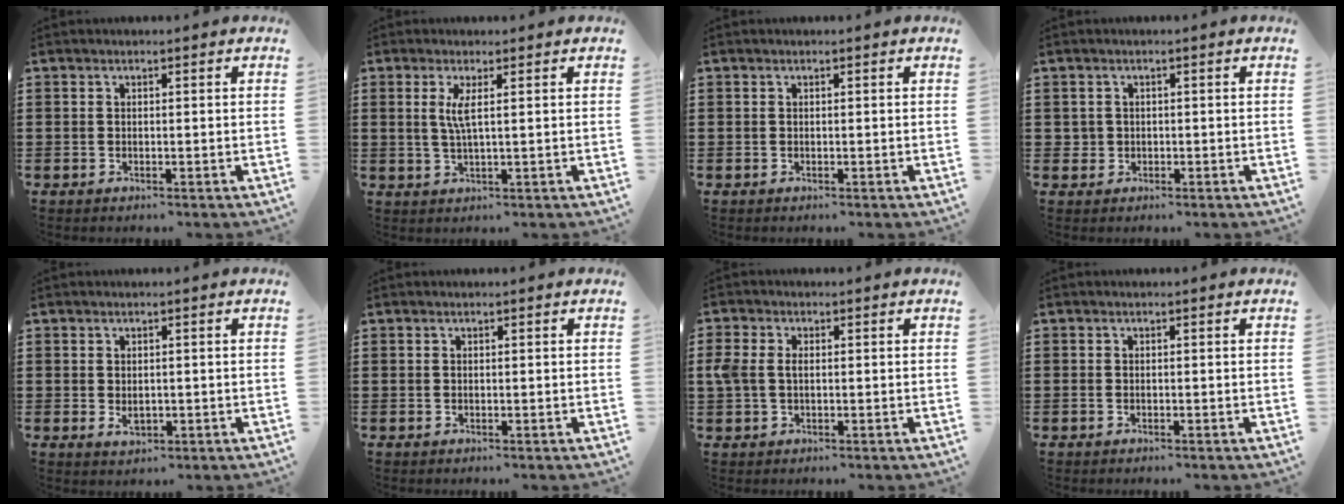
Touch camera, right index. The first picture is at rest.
{"total": 3.0, "force": [0.8, 0.0, 2.9], "torque": [-0.060, -0.004, 0.011]}
{"total": 0.0}
{"total": 1.3, "force": [-0.2, 1.2, 0.2], "torque": [-0.009, 0.003, -0.005]}
{"total": 1.7, "force": [-0.1, 1.0, 1.3], "torque": [-0.025, 0.003, -0.002]}
{"total": 0.0}
{"total": 2.9, "force": [0.2, 2.0, 2.1], "torque": [-0.060, 0.003, -0.002]}
{"total": 0.5, "force": [-0.5, 0.2, 0.2], "torque": [-0.006, -0.002, -0.009]}